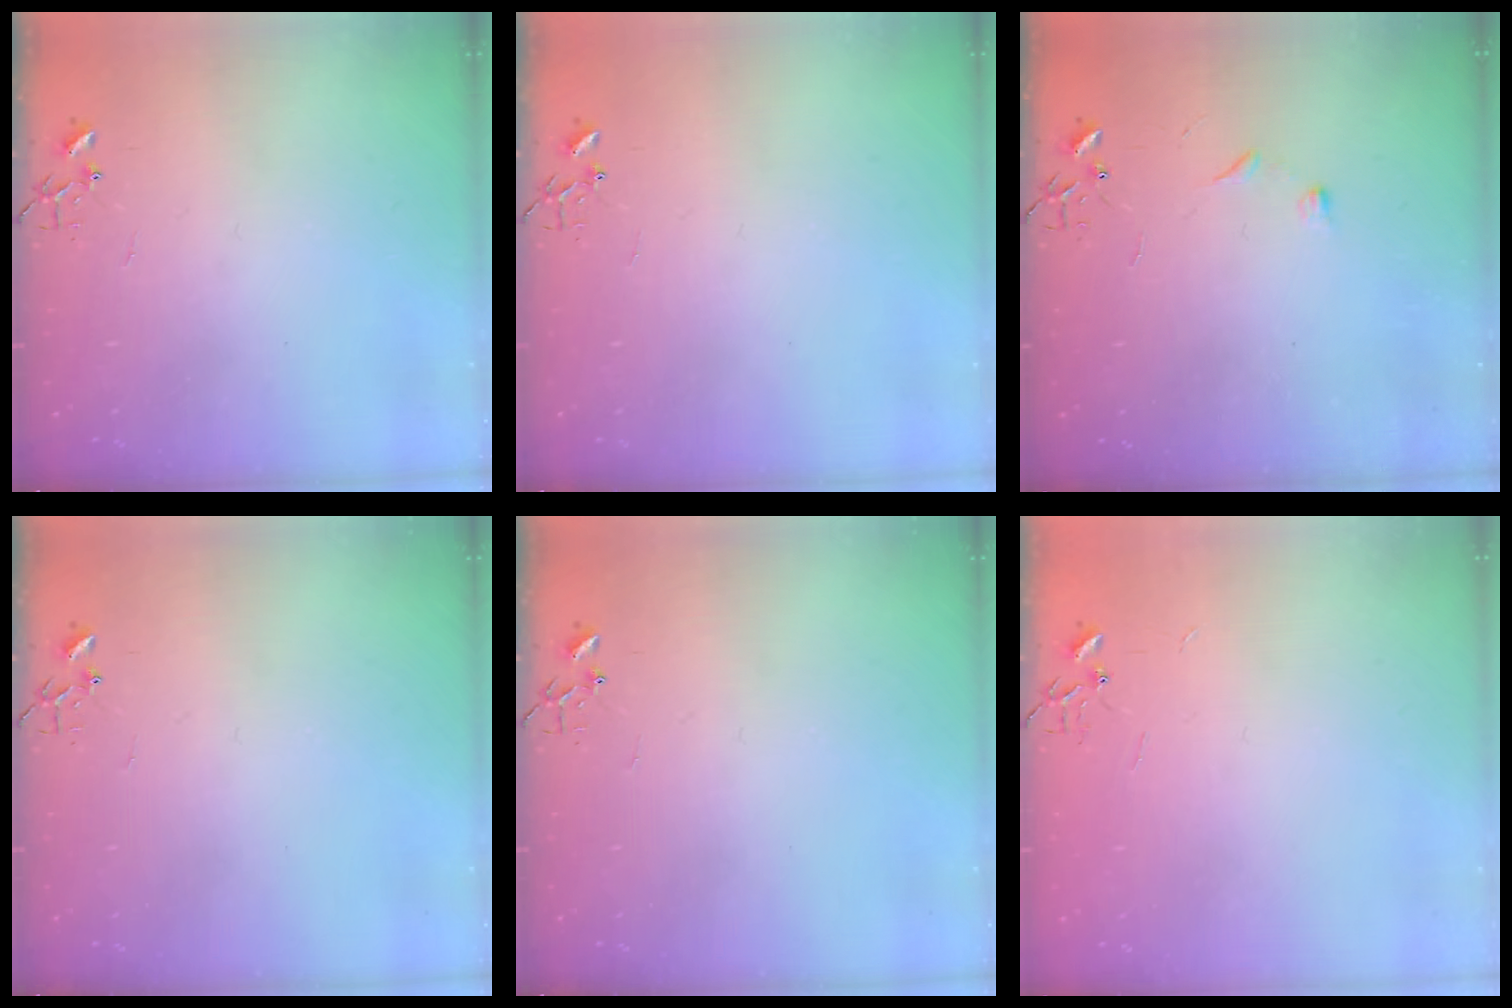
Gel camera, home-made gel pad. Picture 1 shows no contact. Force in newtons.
{"total": 0.0}
{"total": 4.3, "press": 4.3, "slide": 0.6}
{"total": 0.0}
{"total": 0.0}
{"total": 1.8, "press": 1.8, "slide": 0.2}